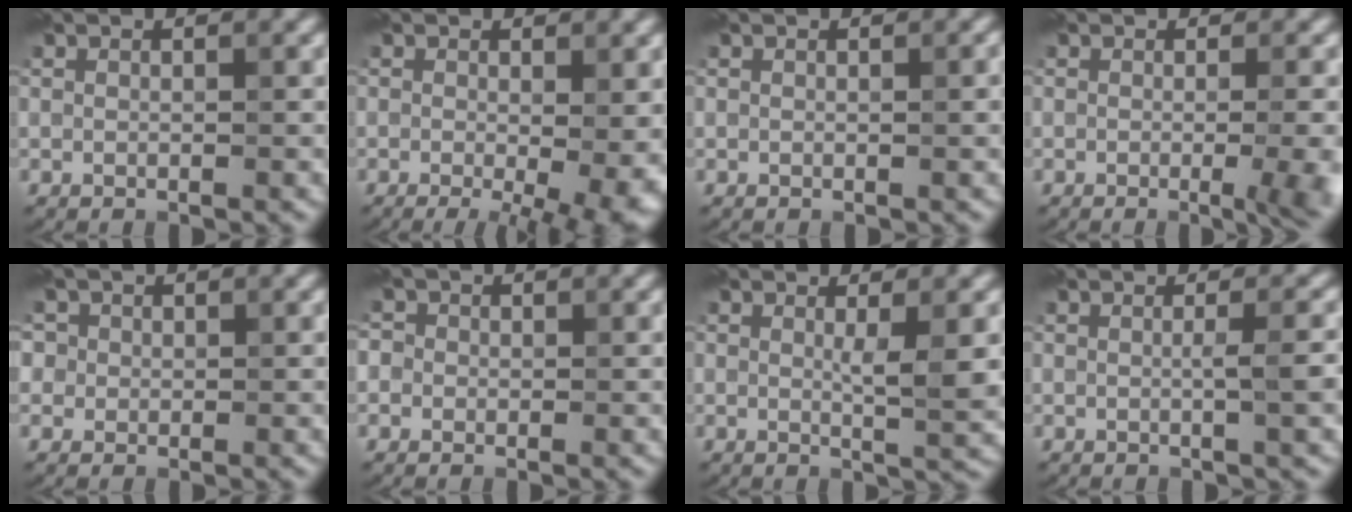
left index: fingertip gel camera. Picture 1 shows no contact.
{"total": 7.2, "force": [-1.6, 2.6, 6.6], "torque": [-0.061, -0.010, -0.014]}
{"total": 0.8, "force": [0.1, 0.2, 0.7], "torque": [-0.007, 0.000, -0.002]}
{"total": 6.1, "force": [-1.1, 2.7, 5.3], "torque": [-0.025, 0.001, -0.008]}
{"total": 2.7, "force": [1.0, 2.4, 0.5], "torque": [0.011, 0.007, -0.008]}
{"total": 1.4, "force": [0.1, 1.4, 0.1], "torque": [0.015, 0.003, -0.009]}
{"total": 3.1, "force": [0.5, 0.5, 3.0], "torque": [-0.045, -0.006, 0.009]}
{"total": 2.4, "force": [0.1, 0.6, 2.3], "torque": [-0.029, -0.001, -0.004]}